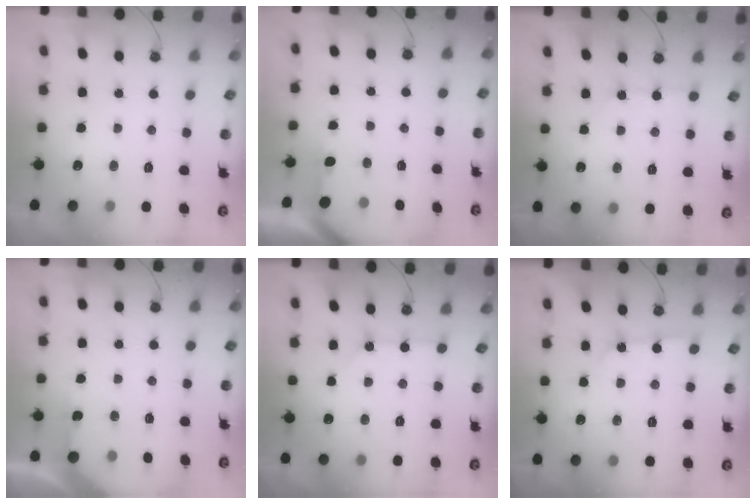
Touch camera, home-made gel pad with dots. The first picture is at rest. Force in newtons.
{"total": 1.2, "press": 1.2, "slide": 0.2}
{"total": 2.9, "press": 2.9, "slide": 0.5}
{"total": 2.0, "press": 1.9, "slide": 0.2}
{"total": 3.8, "press": 3.8, "slide": 0.5}
{"total": 2.6, "press": 2.6, "slide": 0.4}